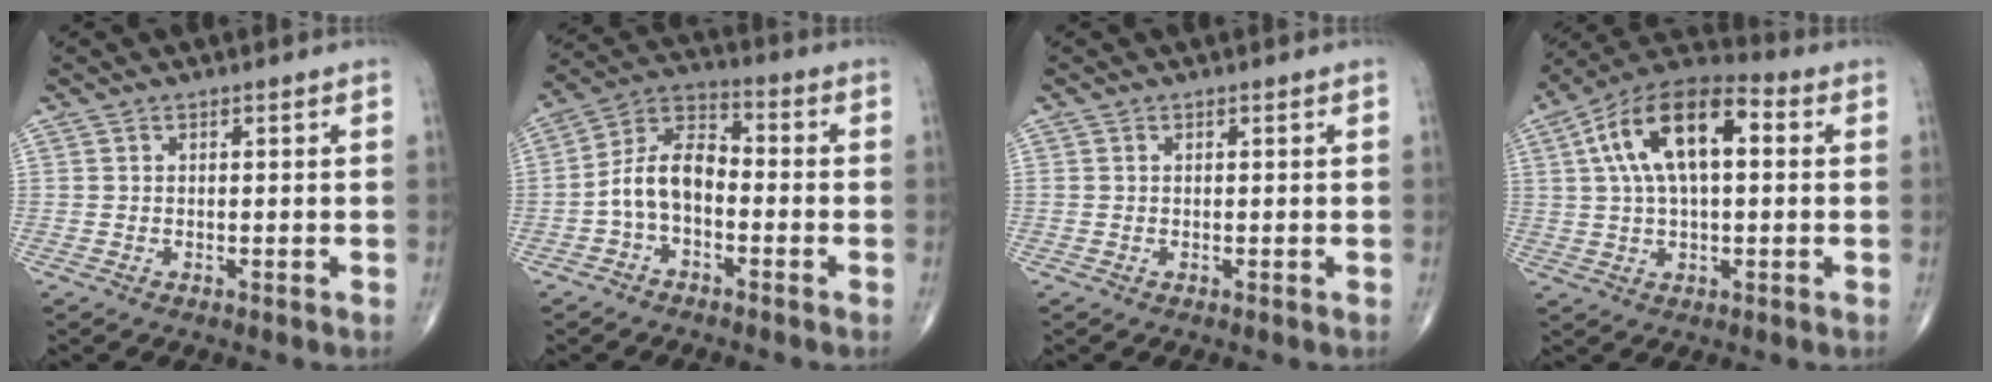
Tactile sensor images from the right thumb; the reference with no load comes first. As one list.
[{"total": 9.4, "force": [-2.2, 5.6, 7.2], "torque": [-0.129, 0.041, -0.054]}, {"total": 0.0}, {"total": 16.5, "force": [3.5, 7.9, 14.0], "torque": [-0.242, 0.032, 0.051]}]